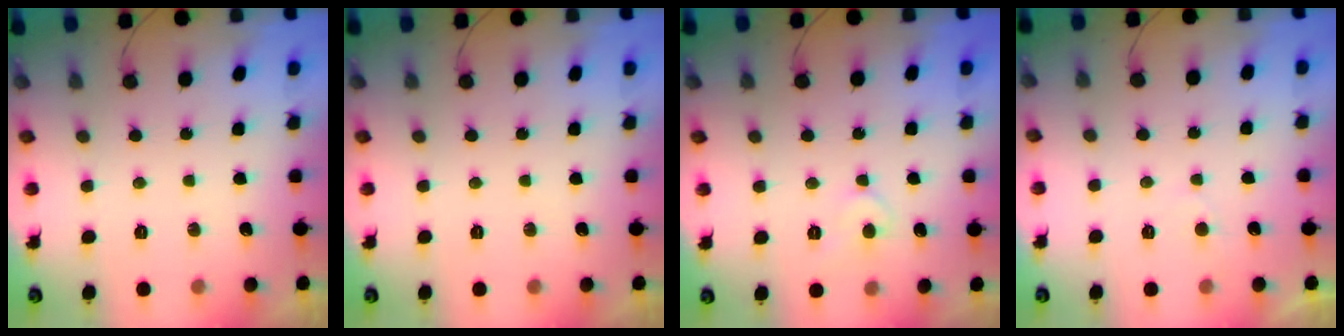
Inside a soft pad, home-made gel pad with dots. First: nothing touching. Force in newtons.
{"total": 0.0}
{"total": 5.9, "press": 5.9, "slide": 0.4}
{"total": 2.2, "press": 2.2, "slide": 0.2}